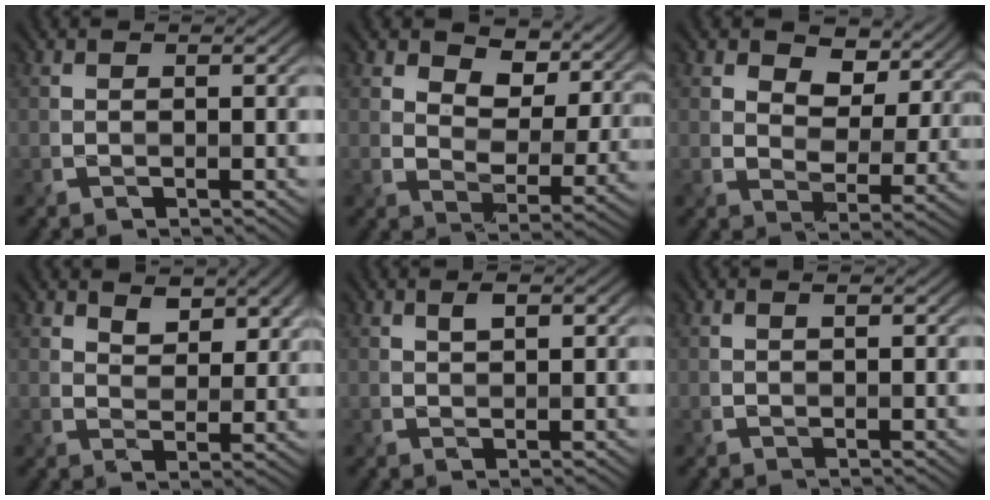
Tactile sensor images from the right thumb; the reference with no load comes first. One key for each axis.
{"total": 9.5, "fx": 4.7, "fy": 5.9, "fz": 5.9, "tx": -0.106, "ty": -0.001, "tz": 0.072}
{"total": 8.5, "fx": 4.2, "fy": 5.5, "fz": 5.0, "tx": -0.090, "ty": -0.003, "tz": 0.064}
{"total": 4.1, "fx": 3.0, "fy": 2.1, "fz": 1.9, "tx": -0.035, "ty": -0.009, "tz": 0.052}
{"total": 1.9, "fx": 1.1, "fy": 0.8, "fz": 1.3, "tx": -0.025, "ty": 0.000, "tz": 0.022}
{"total": 0.6, "fx": 0.5, "fy": 0.1, "fz": 0.3, "tx": -0.009, "ty": 0.000, "tz": 0.009}